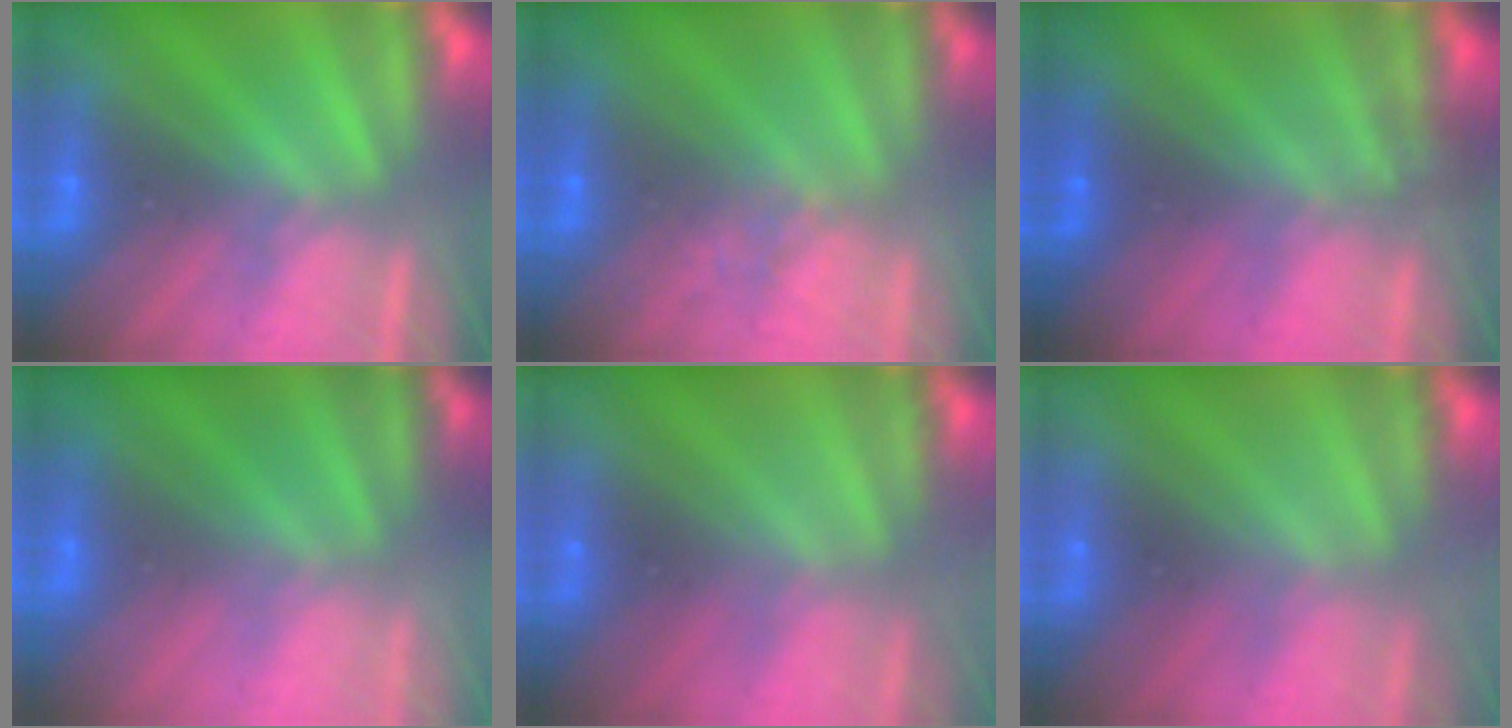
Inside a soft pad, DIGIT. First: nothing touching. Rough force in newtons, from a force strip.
{"total": 2.3}
{"total": 1.2}
{"total": 2.8}
{"total": 2.2}
{"total": 2.2}